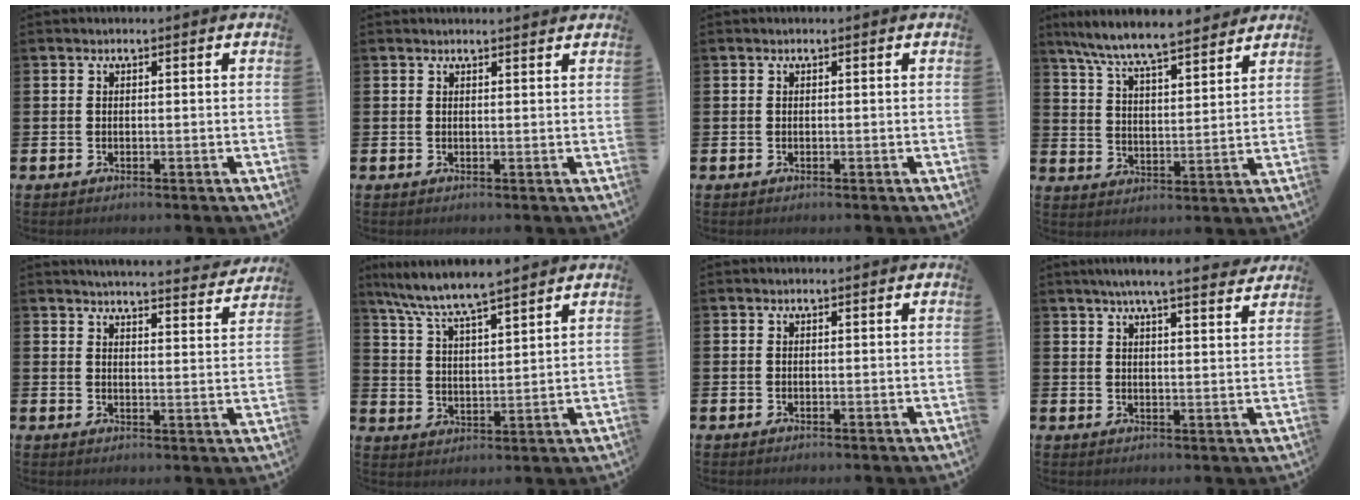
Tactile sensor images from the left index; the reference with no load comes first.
{"total": 0.9, "force": [0.9, 0.0, 0.1], "torque": [0.011, -0.006, 0.014]}
{"total": 0.0}
{"total": 8.1, "force": [7.7, 0.5, 2.5], "torque": [-0.083, -0.043, 0.139]}
{"total": 4.8, "force": [4.8, 0.1, 0.6], "torque": [-0.011, -0.040, 0.081]}
{"total": 7.2, "force": [6.9, 0.2, 2.2], "torque": [-0.075, -0.036, 0.123]}
{"total": 0.0}
{"total": 5.8, "force": [5.4, -0.1, 2.2], "torque": [-0.043, -0.025, 0.092]}